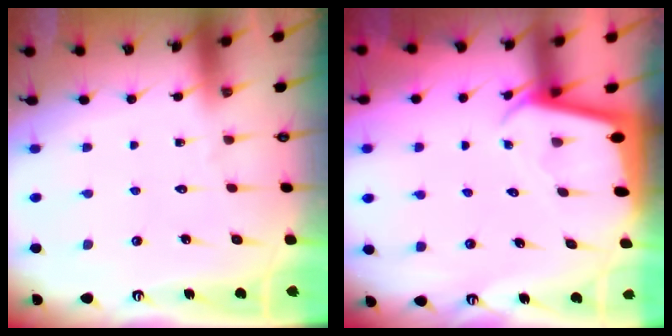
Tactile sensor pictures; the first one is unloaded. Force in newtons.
{"total": 2.2, "press": 2.2, "slide": 0.2}